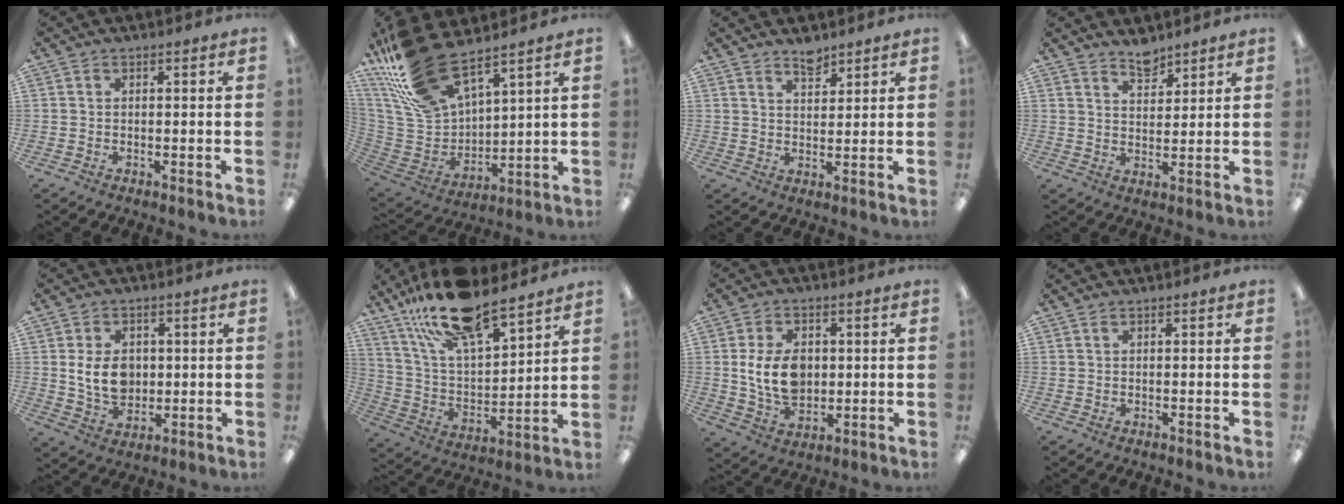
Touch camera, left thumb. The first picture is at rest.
{"total": 19.7, "force": [14.9, 7.7, 10.4], "torque": [-0.241, -0.080, 0.275]}
{"total": 4.2, "force": [3.7, 1.4, 1.3], "torque": [-0.007, -0.027, 0.064]}
{"total": 4.9, "force": [4.5, 1.7, 1.2], "torque": [-0.008, -0.033, 0.080]}
{"total": 8.7, "force": [1.2, 6.5, 5.6], "torque": [-0.117, 0.002, 0.021]}
{"total": 19.5, "force": [15.7, 5.9, 9.8], "torque": [-0.192, -0.089, 0.277]}
{"total": 10.8, "force": [1.3, 7.7, 7.4], "torque": [-0.151, 0.001, 0.021]}
{"total": 0.5, "force": [0.4, 0.2, 0.3], "torque": [-0.007, 0.003, 0.006]}